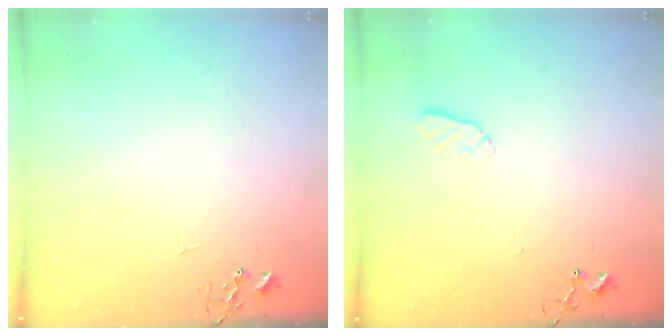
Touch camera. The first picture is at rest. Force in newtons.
{"total": 5.6, "press": 5.5, "slide": 1.0}